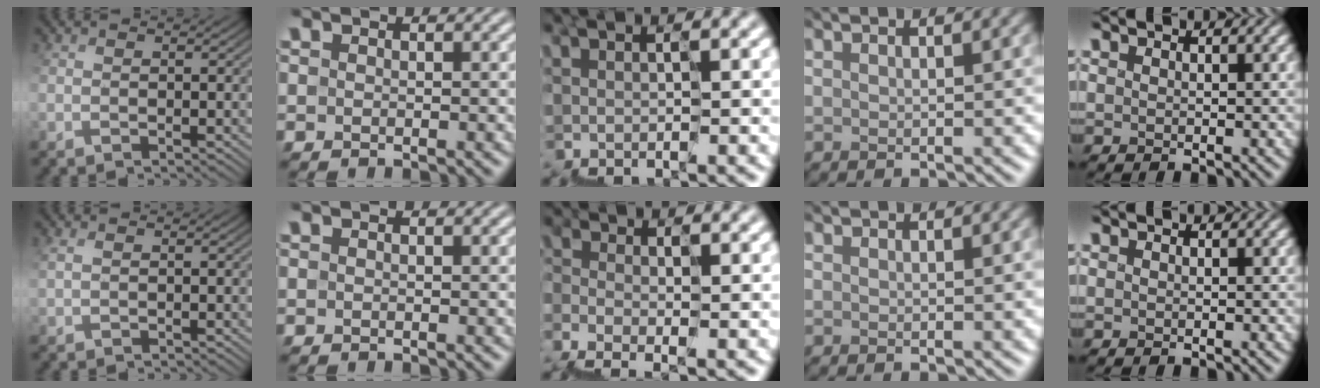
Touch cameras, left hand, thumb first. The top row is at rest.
{"thumb": {"total": 0.9, "force": [0.4, -0.6, -0.5], "torque": [0.019, 0.001, 0.013]}, "middle": {"total": 2.0, "force": [-2.0, -0.1, 0.0], "torque": [0.025, -0.005, -0.041]}}